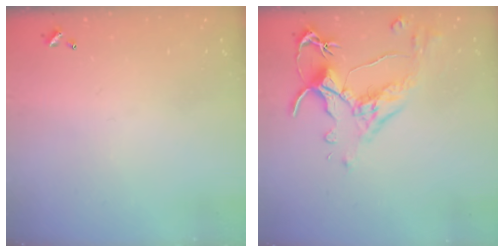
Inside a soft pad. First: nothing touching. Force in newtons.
{"total": 2.5, "press": 2.1, "slide": 1.2}